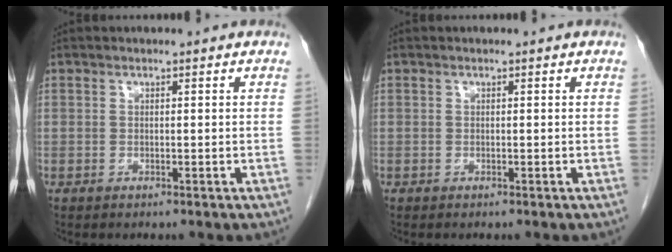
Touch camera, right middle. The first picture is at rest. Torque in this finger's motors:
{"motor_torque": [-0.12, -0.25, -0.02, 0.01]}